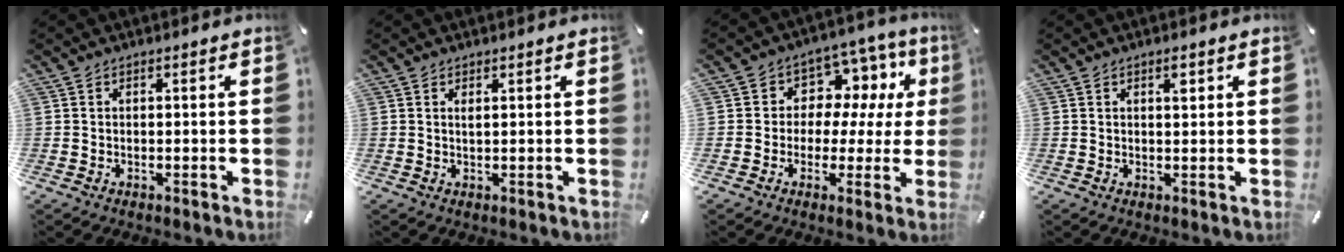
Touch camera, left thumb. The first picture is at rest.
{"total": 1.0, "force": [0.5, 0.1, 0.8], "torque": [-0.018, 0.000, 0.008]}
{"total": 9.1, "force": [2.2, 8.0, 3.7], "torque": [-0.062, -0.017, 0.046]}
{"total": 1.9, "force": [1.0, 0.7, 1.5], "torque": [-0.025, -0.002, 0.015]}